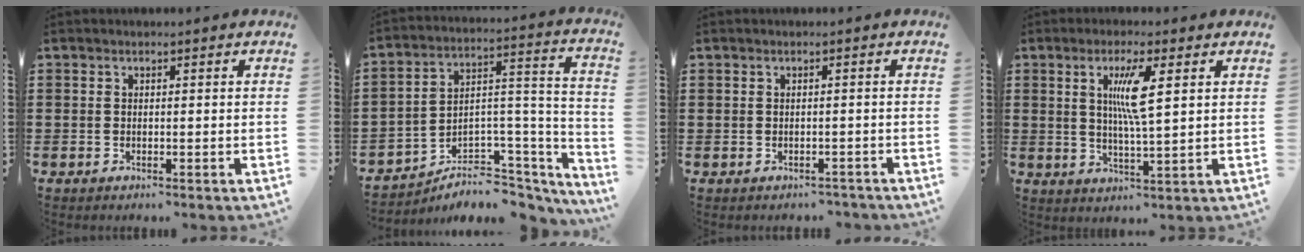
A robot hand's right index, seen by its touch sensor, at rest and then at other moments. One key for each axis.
{"total": 4.3, "fx": -3.1, "fy": 2.8, "fz": 1.0, "tx": -0.025, "ty": -0.010, "tz": -0.058}
{"total": 0.9, "fx": -0.7, "fy": 0.6, "fz": 0.0, "tx": -0.003, "ty": 0.002, "tz": -0.016}
{"total": 6.5, "fx": 2.0, "fy": 0.9, "fz": 6.1, "tx": -0.118, "ty": -0.002, "tz": 0.028}